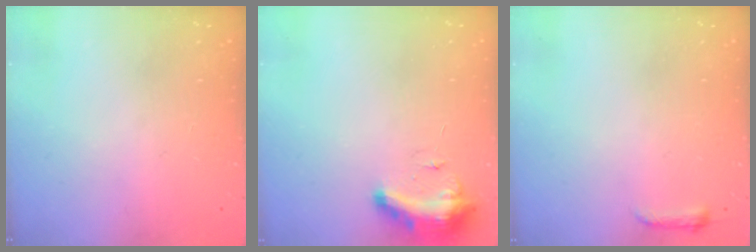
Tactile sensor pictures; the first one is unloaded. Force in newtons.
{"total": 9.1, "press": 9.1, "slide": 1.0}
{"total": 3.0, "press": 2.9, "slide": 0.6}